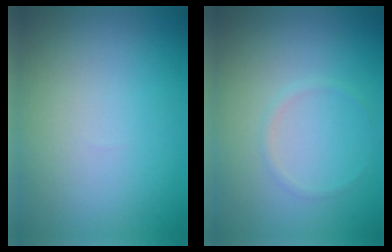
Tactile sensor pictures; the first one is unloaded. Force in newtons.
{"total": 0.7, "press": 0.7, "slide": 0.1}